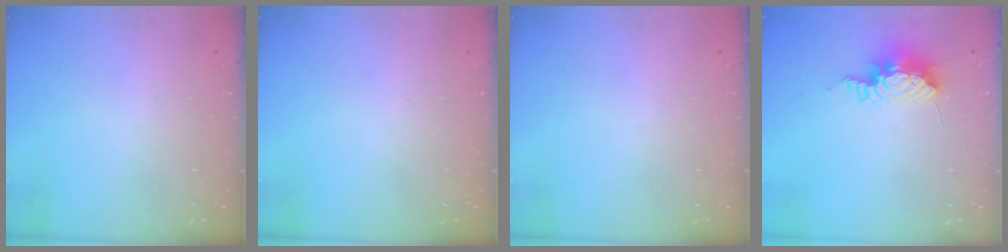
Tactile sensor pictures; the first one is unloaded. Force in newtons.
{"total": 0.0}
{"total": 0.0}
{"total": 8.6, "press": 8.5, "slide": 0.7}